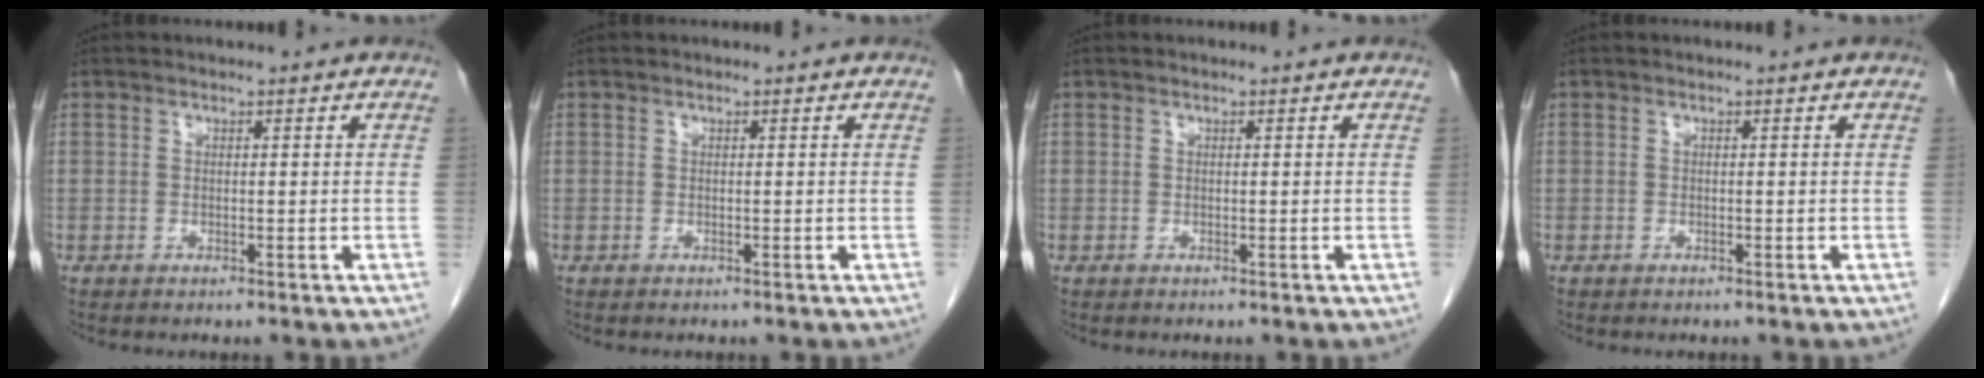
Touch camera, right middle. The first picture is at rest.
{"total": 0.0}
{"total": 0.0}
{"total": 0.0}